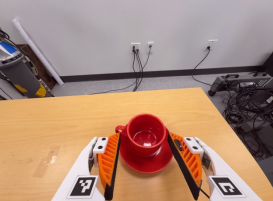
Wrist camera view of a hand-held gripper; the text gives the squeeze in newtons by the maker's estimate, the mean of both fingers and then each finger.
{"total": 0.0}